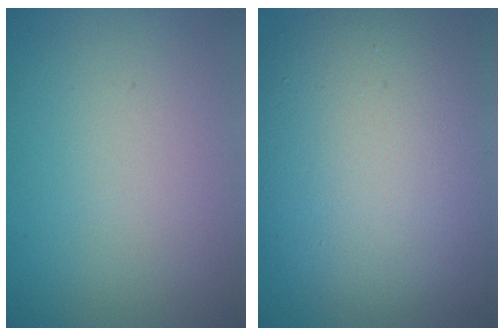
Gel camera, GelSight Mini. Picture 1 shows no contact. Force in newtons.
{"total": 12.9, "press": 12.9, "slide": 0.7}